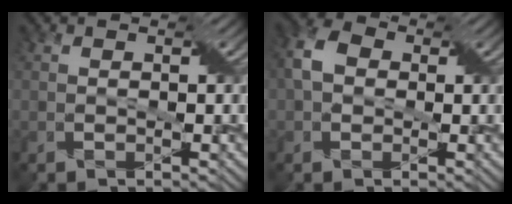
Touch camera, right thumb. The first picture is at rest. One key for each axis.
{"total": 5.0, "fx": 0.4, "fy": 3.9, "fz": 3.1, "tx": -0.077, "ty": 0.012, "tz": 0.000}